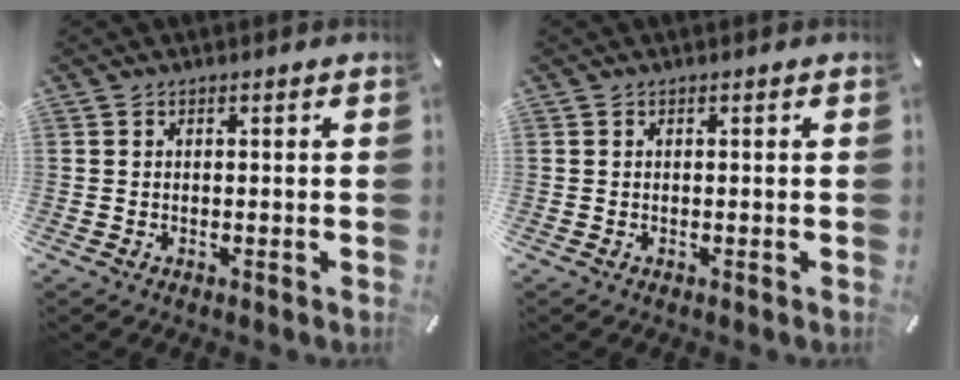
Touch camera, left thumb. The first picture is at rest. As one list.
[{"total": 0.0}]